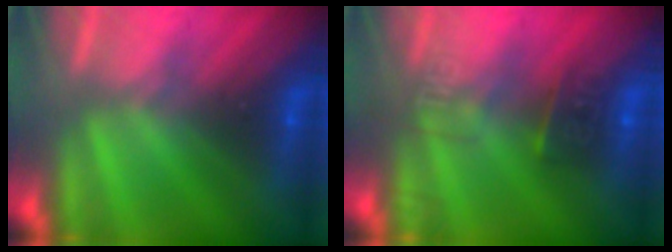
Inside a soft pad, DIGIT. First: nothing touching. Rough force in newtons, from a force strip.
{"total": 10.8}